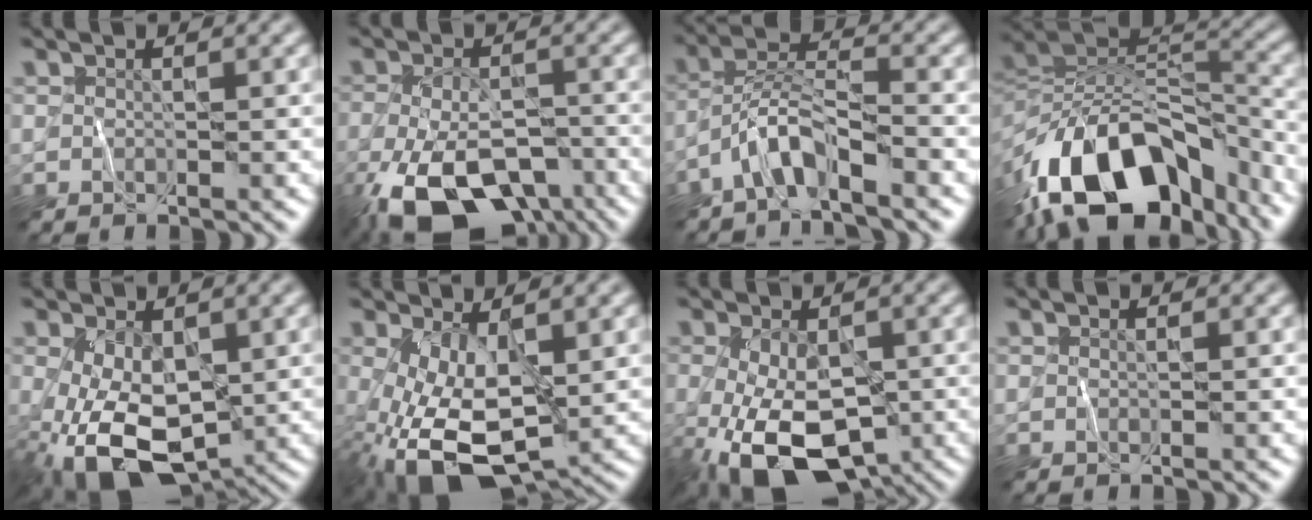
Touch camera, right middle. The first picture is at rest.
{"total": 14.2, "force": [-7.9, 7.5, 9.1], "torque": [-0.182, -0.063, -0.117]}
{"total": 4.2, "force": [-3.1, 0.8, 2.8], "torque": [-0.054, 0.009, -0.068]}
{"total": 15.3, "force": [-8.7, 7.7, 9.9], "torque": [-0.192, 0.015, -0.147]}
{"total": 9.5, "force": [-1.8, 5.7, 7.4], "torque": [-0.165, -0.034, -0.024]}
{"total": 9.0, "force": [-1.1, 4.8, 7.6], "torque": [-0.178, -0.029, -0.012]}
{"total": 11.8, "force": [-3.9, 6.5, 9.0], "torque": [-0.185, -0.046, -0.058]}
{"total": 0.0}